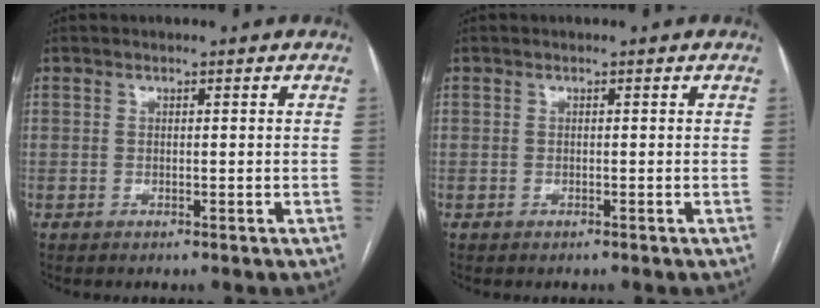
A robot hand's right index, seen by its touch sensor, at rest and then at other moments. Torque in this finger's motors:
{"motor_torque": [-0.01, -0.02, -0.01, -0.03]}